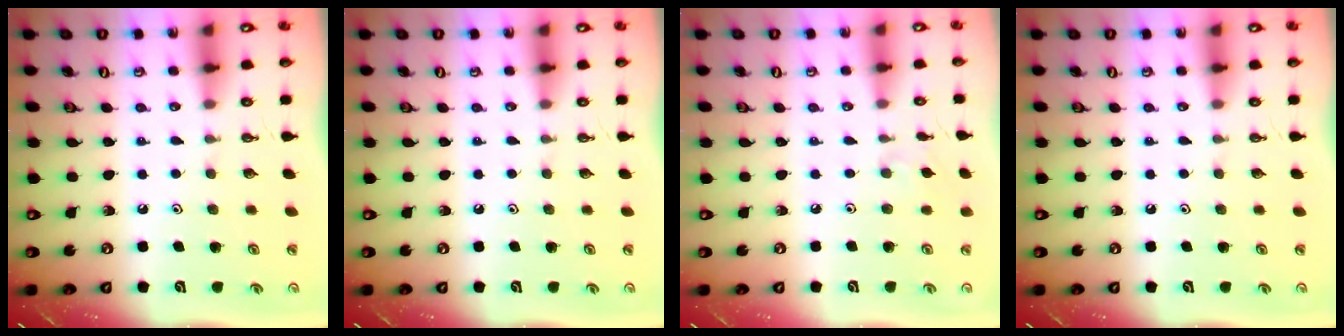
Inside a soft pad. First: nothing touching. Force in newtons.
{"total": 0.0}
{"total": 2.2, "press": 2.2, "slide": 0.5}
{"total": 0.0}